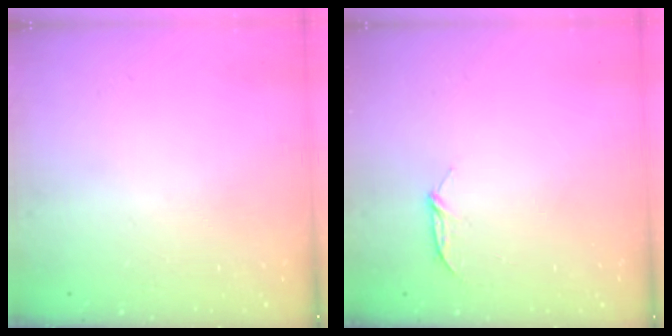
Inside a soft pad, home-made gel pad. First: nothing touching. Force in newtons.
{"total": 5.1, "press": 5.1, "slide": 0.6}